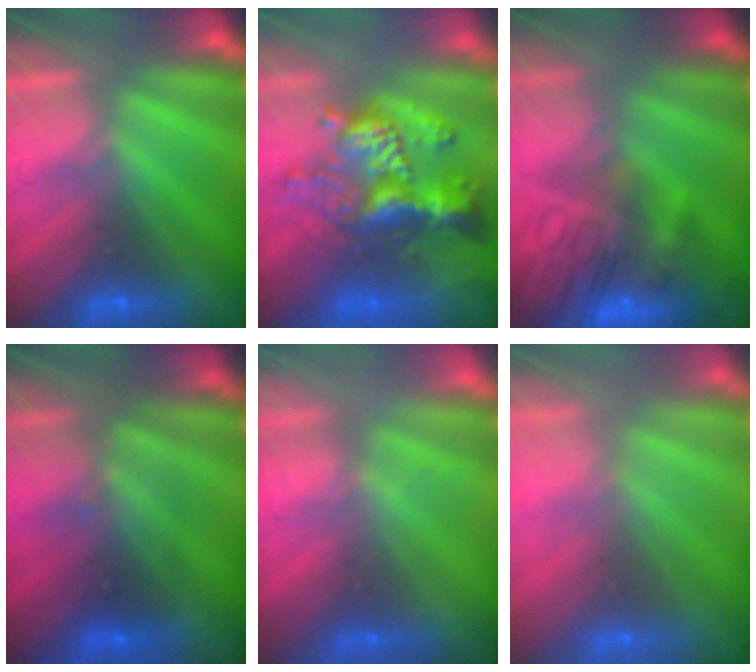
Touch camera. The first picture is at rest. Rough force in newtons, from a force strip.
{"total": 9.0}
{"total": 7.0}
{"total": 2.3}
{"total": 2.3}
{"total": 8.8}